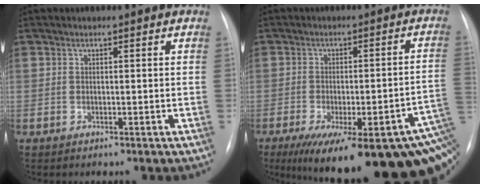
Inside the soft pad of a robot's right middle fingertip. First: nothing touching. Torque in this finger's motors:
{"motor_torque": [1.10, -1.04, 0.60, 0.16]}